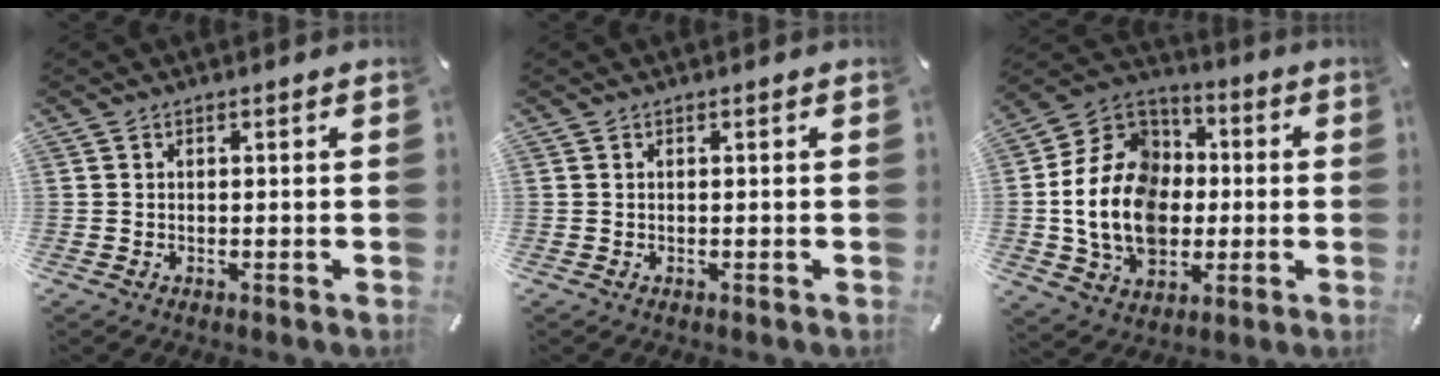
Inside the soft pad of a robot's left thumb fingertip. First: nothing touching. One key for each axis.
{"total": 0.0}
{"total": 19.2, "fx": -2.2, "fy": 15.2, "fz": 11.6, "tx": -0.264, "ty": 0.014, "tz": -0.040}